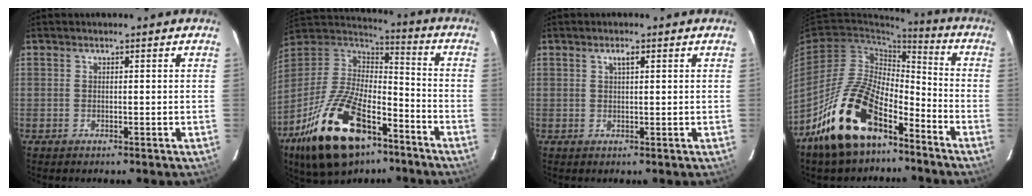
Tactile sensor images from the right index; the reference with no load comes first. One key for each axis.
{"total": 25.4, "fx": -14.4, "fy": 12.4, "fz": 16.9, "tx": -0.344, "ty": -0.016, "tz": -0.239}
{"total": 1.4, "fx": 0.7, "fy": 0.4, "fz": 1.2, "tx": -0.020, "ty": 0.005, "tz": 0.011}
{"total": 18.4, "fx": -11.9, "fy": 8.5, "fz": 11.1, "tx": -0.212, "ty": 0.017, "tz": -0.205}